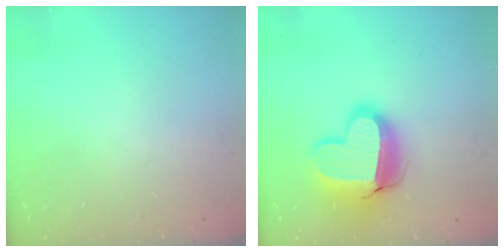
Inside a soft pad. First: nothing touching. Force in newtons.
{"total": 19.2, "press": 19.2, "slide": 1.5}